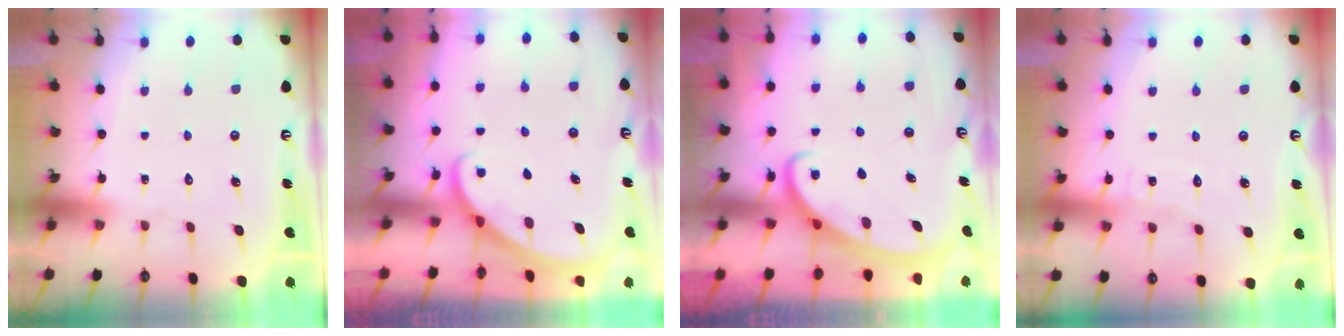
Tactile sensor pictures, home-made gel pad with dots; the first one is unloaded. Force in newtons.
{"total": 2.0, "press": 2.0, "slide": 0.1}
{"total": 2.5, "press": 2.5, "slide": 0.3}
{"total": 4.7, "press": 4.7, "slide": 0.3}